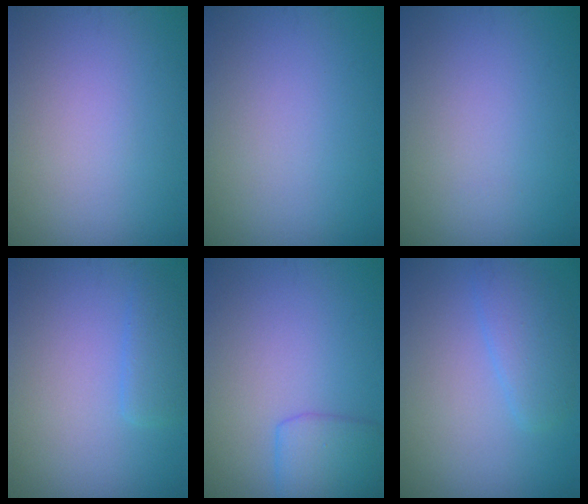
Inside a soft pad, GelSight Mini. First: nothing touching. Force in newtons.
{"total": 0.0}
{"total": 0.0}
{"total": 1.8, "press": 1.8, "slide": 0.2}
{"total": 3.4, "press": 3.4, "slide": 0.2}
{"total": 2.7, "press": 2.7, "slide": 0.1}